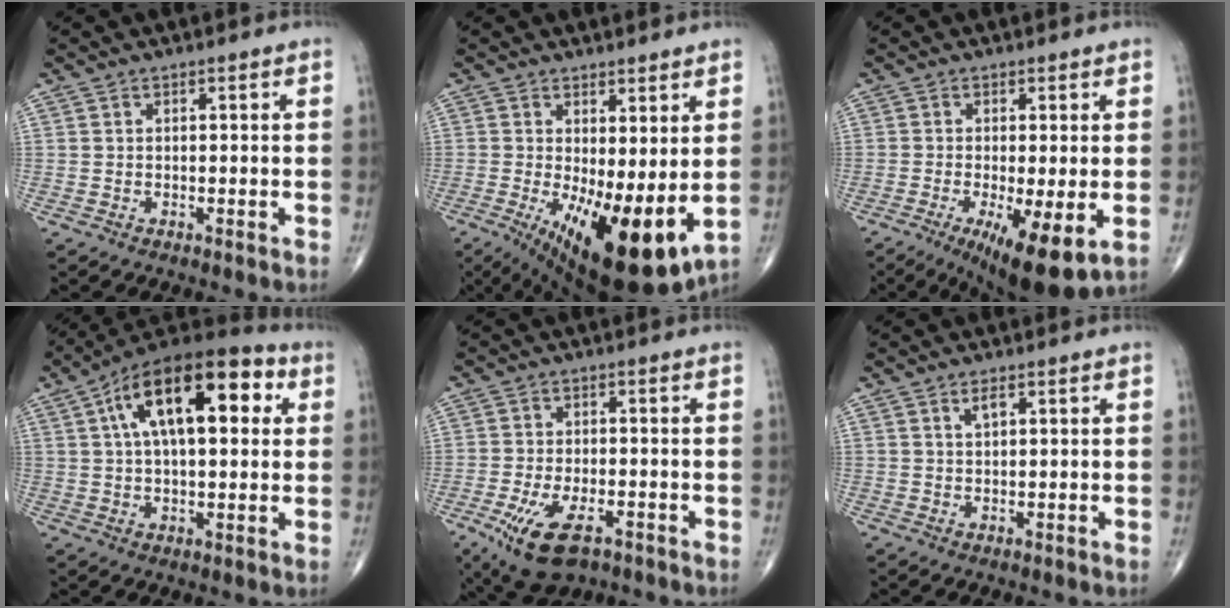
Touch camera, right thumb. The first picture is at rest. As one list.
[{"total": 15.2, "force": [-1.6, 5.4, 14.2], "torque": [-0.230, -0.035, -0.004]}, {"total": 11.1, "force": [-3.6, 2.9, 10.1], "torque": [-0.167, -0.023, -0.050]}, {"total": 20.6, "force": [6.1, 9.5, 17.3], "torque": [-0.261, 0.025, 0.089]}, {"total": 10.8, "force": [-5.4, 5.0, 7.9], "torque": [-0.151, 0.005, -0.085]}, {"total": 1.8, "force": [0.9, 0.8, 1.4], "torque": [-0.025, -0.003, 0.016]}]